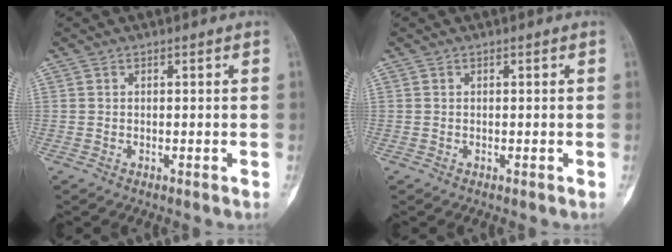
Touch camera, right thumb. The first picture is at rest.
{"total": 0.0}